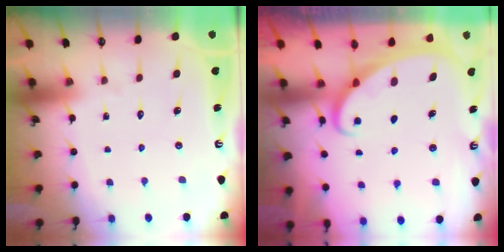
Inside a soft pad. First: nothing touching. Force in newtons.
{"total": 2.1, "press": 2.1, "slide": 0.0}